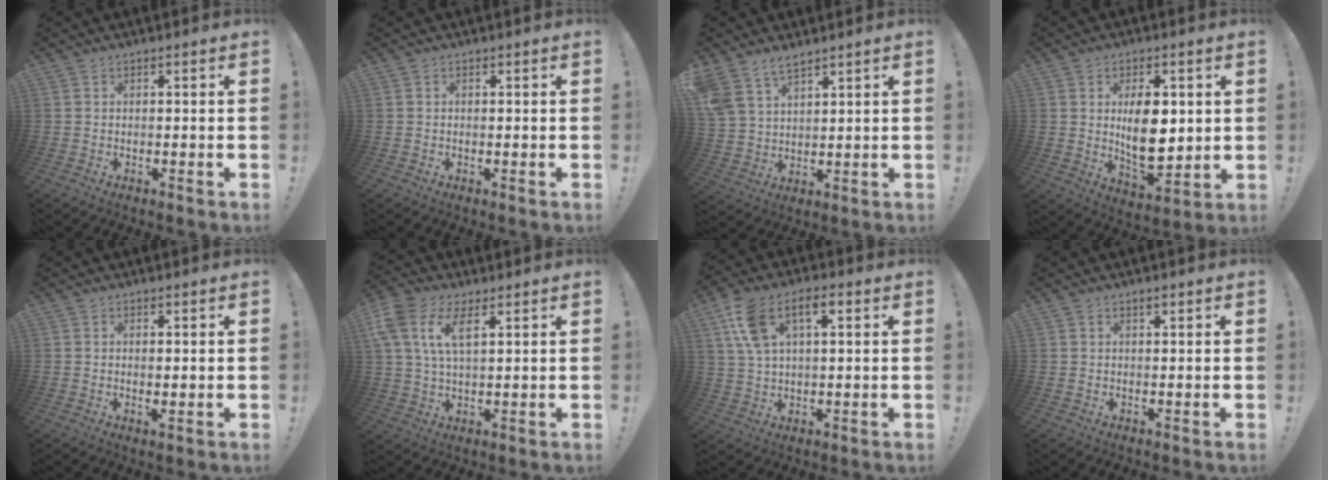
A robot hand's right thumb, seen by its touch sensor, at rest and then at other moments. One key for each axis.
{"total": 0.0}
{"total": 7.9, "fx": 6.4, "fy": 3.6, "fz": 3.0, "tx": -0.061, "ty": -0.032, "tz": 0.128}
{"total": 12.9, "fx": 2.0, "fy": 7.0, "fz": 10.6, "tx": -0.166, "ty": -0.019, "tz": 0.033}
{"total": 1.6, "fx": 0.4, "fy": 0.4, "fz": 1.5, "tx": -0.014, "ty": -0.008, "tz": 0.004}
{"total": 10.8, "fx": 4.8, "fy": 5.2, "fz": 8.1, "tx": -0.177, "ty": -0.007, "tz": 0.088}
{"total": 11.6, "fx": 4.7, "fy": 6.0, "fz": 8.7, "tx": -0.163, "ty": 0.003, "tz": 0.089}
{"total": 1.2, "fx": 0.8, "fy": 0.4, "fz": 0.7, "tx": -0.008, "ty": -0.002, "tz": 0.014}